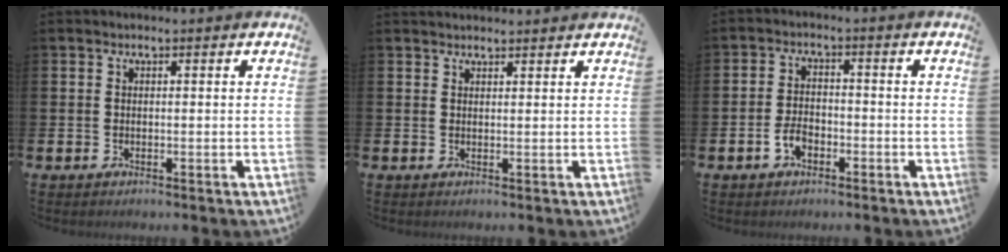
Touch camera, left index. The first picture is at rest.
{"total": 1.5, "force": [1.5, 0.3, 0.1], "torque": [0.003, -0.002, 0.027]}
{"total": 3.1, "force": [-1.6, 1.8, 2.0], "torque": [-0.037, 0.006, -0.031]}